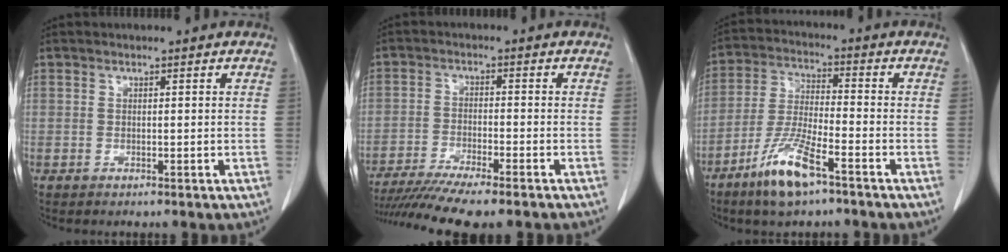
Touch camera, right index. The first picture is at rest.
{"total": 12.7, "force": [-10.7, 0.4, 6.9], "torque": [-0.103, -0.023, -0.168]}
{"total": 9.9, "force": [-6.2, 1.6, 7.5], "torque": [-0.156, -0.018, -0.121]}